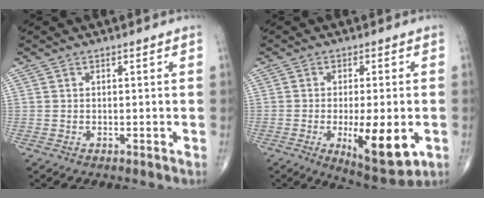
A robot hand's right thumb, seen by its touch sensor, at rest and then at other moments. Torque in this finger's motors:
{"motor_torque": [1.47, 1.56, 0.28, -0.34, 0.32]}